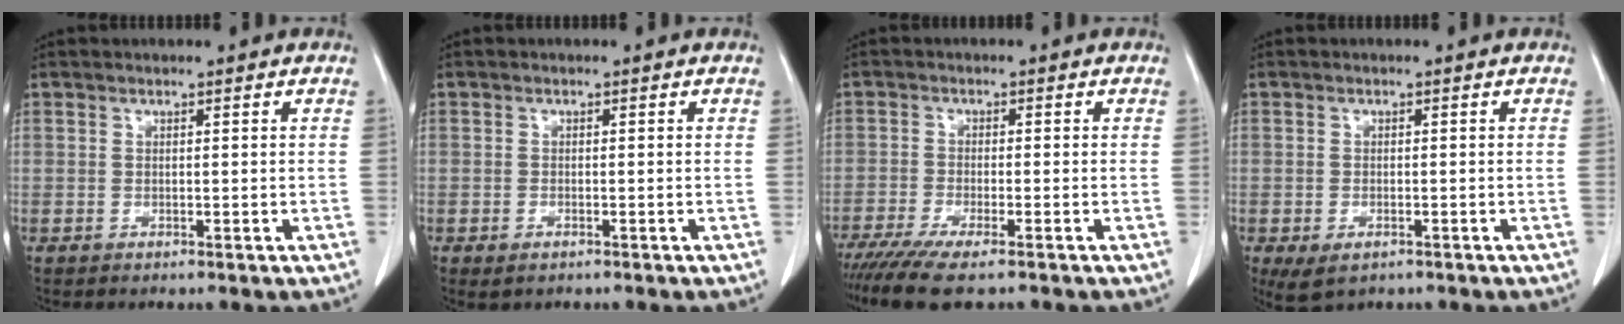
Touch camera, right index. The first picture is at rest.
{"total": 1.3, "force": [-0.8, 0.6, 0.9], "torque": [-0.015, -0.001, -0.005]}
{"total": 8.9, "force": [-6.9, 0.8, 5.5], "torque": [-0.087, -0.021, -0.111]}
{"total": 3.9, "force": [-2.2, 2.1, 2.5], "torque": [-0.048, -0.008, -0.025]}